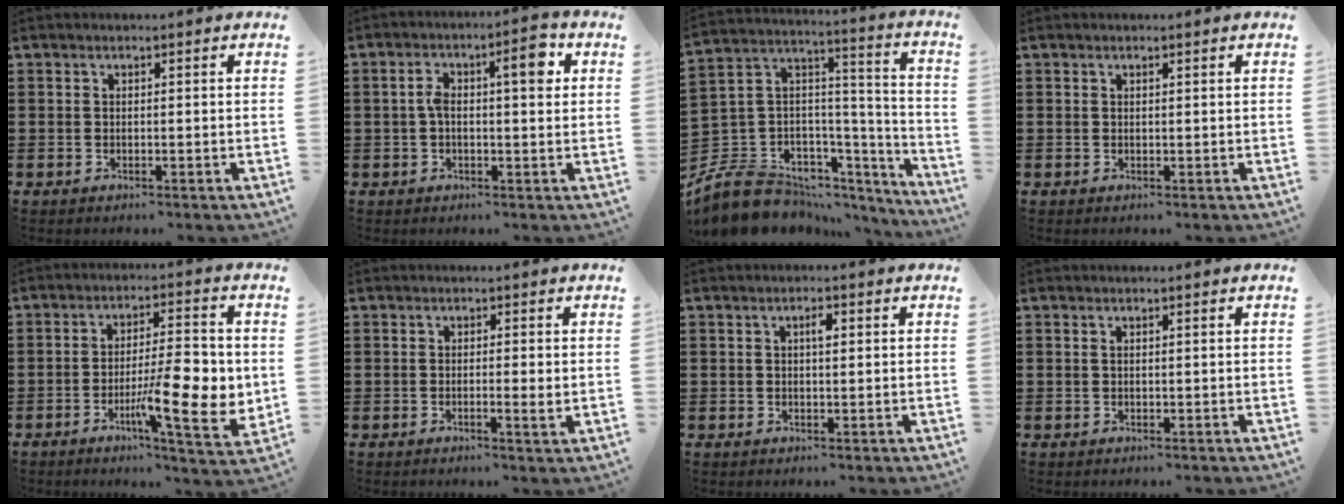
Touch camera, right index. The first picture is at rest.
{"total": 6.4, "force": [1.1, 2.2, 5.9], "torque": [-0.101, 0.008, 0.010]}
{"total": 9.9, "force": [-7.0, 6.5, 2.5], "torque": [-0.078, 0.004, -0.131]}
{"total": 0.0}
{"total": 11.9, "force": [-2.1, 3.2, 11.3], "torque": [-0.177, -0.012, -0.038]}
{"total": 2.0, "force": [-0.4, 0.2, 1.9], "torque": [-0.034, -0.002, -0.007]}
{"total": 1.8, "force": [0.4, 0.6, 1.6], "torque": [-0.026, 0.002, 0.003]}
{"total": 0.7, "force": [0.2, 0.1, 0.6], "torque": [-0.014, 0.000, 0.003]}